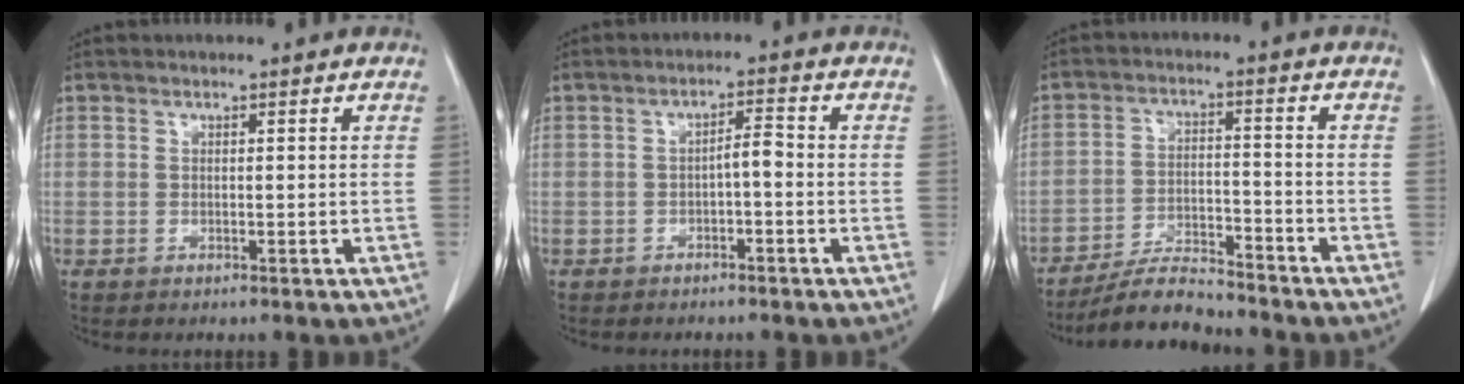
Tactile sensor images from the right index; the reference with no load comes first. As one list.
[{"total": 2.6, "force": [-0.7, 0.6, 2.4], "torque": [-0.038, 0.008, -0.012]}, {"total": 7.4, "force": [-7.1, 0.9, 2.0], "torque": [-0.036, -0.010, -0.126]}]